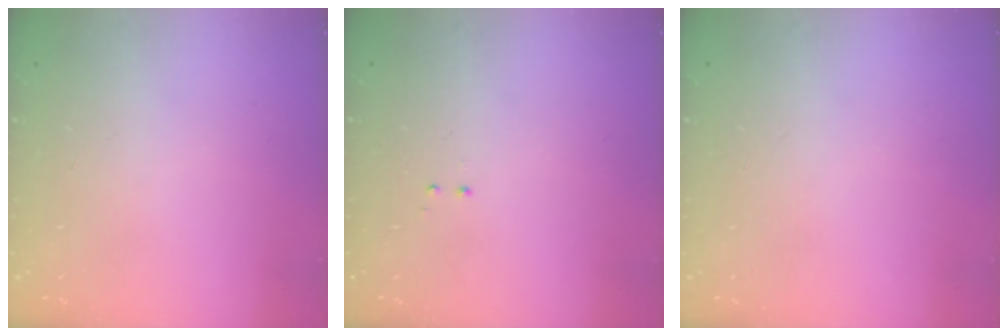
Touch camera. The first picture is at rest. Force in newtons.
{"total": 0.5, "press": 0.5, "slide": 0.3}
{"total": 0.0}